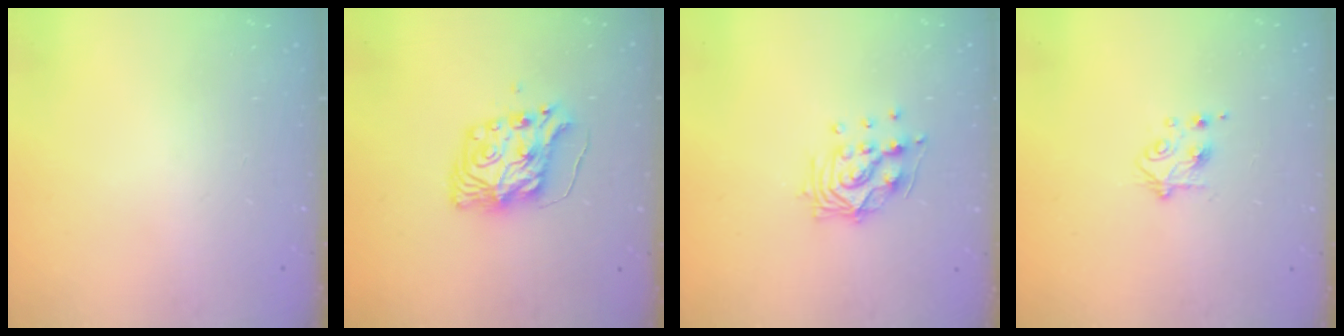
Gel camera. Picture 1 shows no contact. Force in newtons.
{"total": 9.2, "press": 9.1, "slide": 1.3}
{"total": 11.0, "press": 11.0, "slide": 0.9}
{"total": 4.9, "press": 4.9, "slide": 0.7}